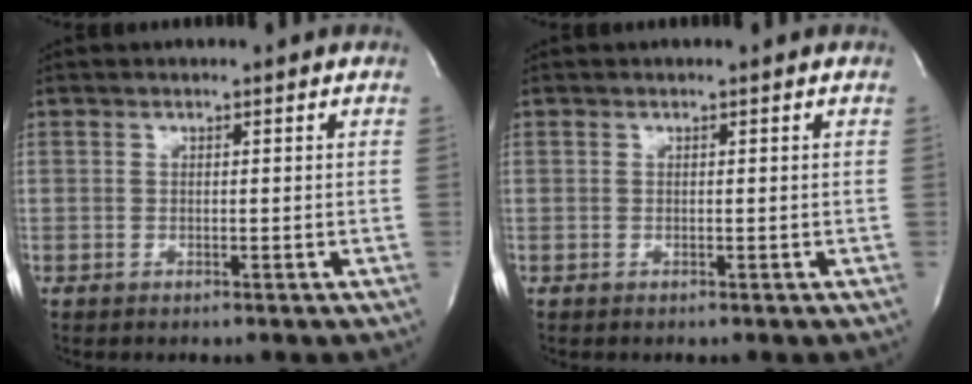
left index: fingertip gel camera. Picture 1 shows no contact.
{"total": 0.0}